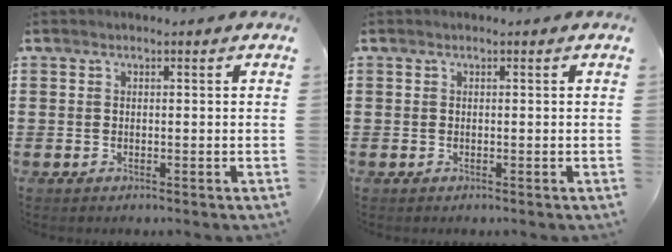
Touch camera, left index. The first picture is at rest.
{"total": 0.0}